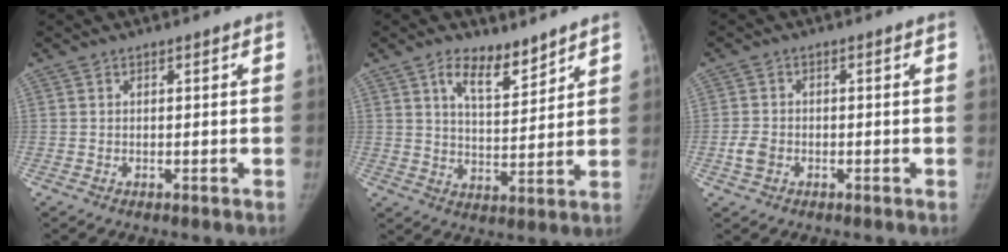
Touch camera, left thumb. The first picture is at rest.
{"total": 8.2, "force": [5.8, 3.5, 4.6], "torque": [-0.051, -0.046, 0.103]}
{"total": 2.9, "force": [-1.0, 2.2, 1.5], "torque": [-0.024, 0.006, -0.018]}